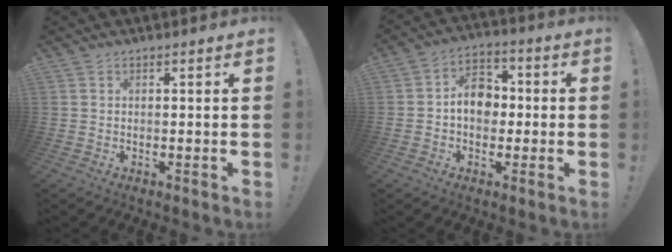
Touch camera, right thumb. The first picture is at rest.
{"total": 10.3, "force": [-0.1, 8.1, 6.5], "torque": [-0.098, 0.015, 0.002]}